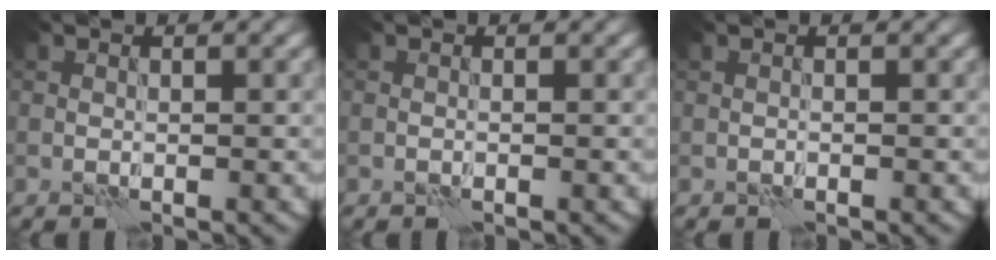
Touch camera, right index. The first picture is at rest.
{"total": 0.0}
{"total": 0.0}